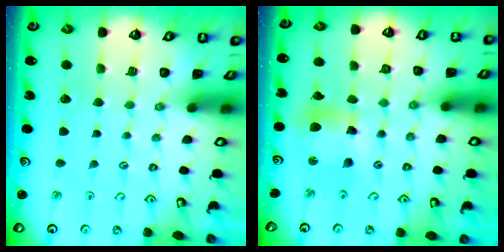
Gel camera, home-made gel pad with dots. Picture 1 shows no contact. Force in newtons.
{"total": 11.6, "press": 11.5, "slide": 1.4}